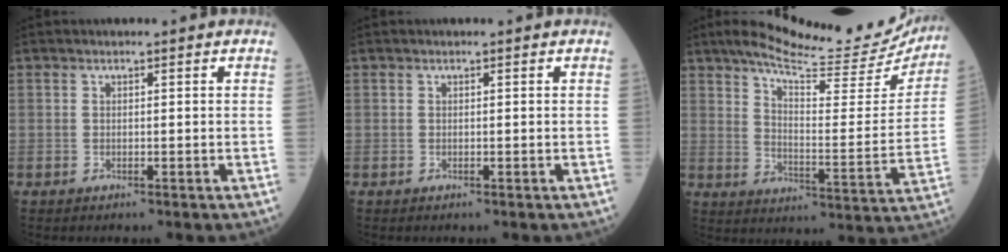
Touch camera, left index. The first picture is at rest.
{"total": 0.0}
{"total": 23.1, "force": [20.4, 3.9, 10.0], "torque": [-0.146, -0.040, 0.260]}